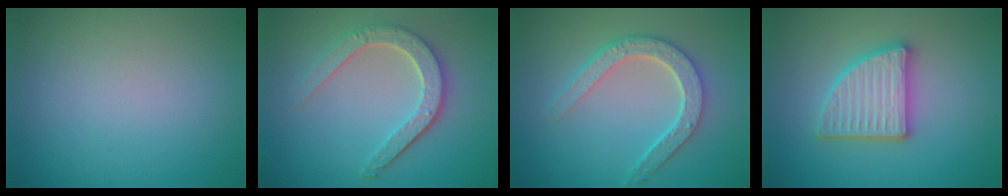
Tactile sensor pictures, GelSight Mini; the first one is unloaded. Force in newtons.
{"total": 4.9, "press": 3.7, "slide": 3.1}
{"total": 4.7, "press": 3.7, "slide": 2.9}
{"total": 4.9, "press": 4.8, "slide": 0.8}